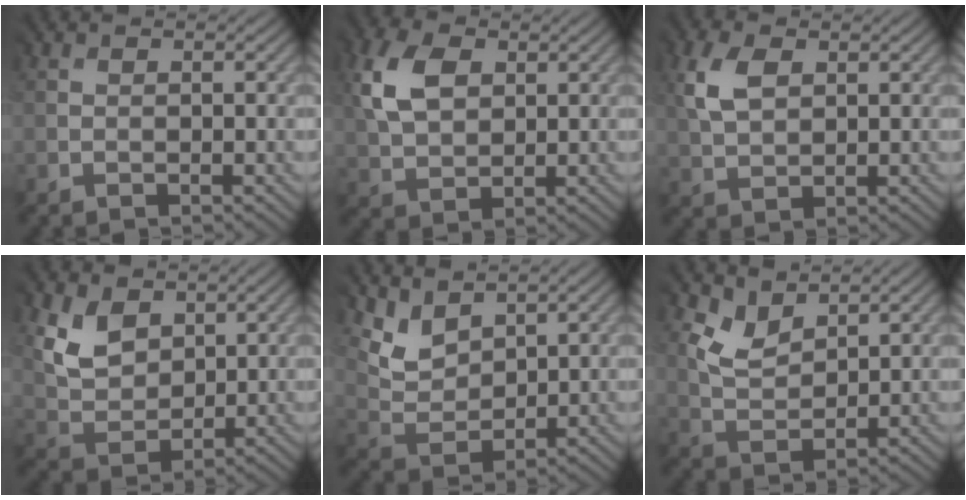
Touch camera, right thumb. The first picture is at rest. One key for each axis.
{"total": 6.9, "fx": 2.7, "fy": 4.8, "fz": 4.2, "tx": -0.126, "ty": 0.015, "tz": 0.049}
{"total": 4.5, "fx": 2.2, "fy": 3.0, "fz": 2.6, "tx": -0.079, "ty": 0.008, "tz": 0.040}
{"total": 6.0, "fx": 3.3, "fy": 4.2, "fz": 2.6, "tx": -0.089, "ty": -0.007, "tz": 0.062}
{"total": 5.0, "fx": 4.2, "fy": 2.3, "fz": 1.2, "tx": -0.048, "ty": -0.005, "tz": 0.080}
{"total": 4.1, "fx": 3.4, "fy": 2.0, "fz": 1.0, "tx": -0.040, "ty": -0.009, "tz": 0.068}